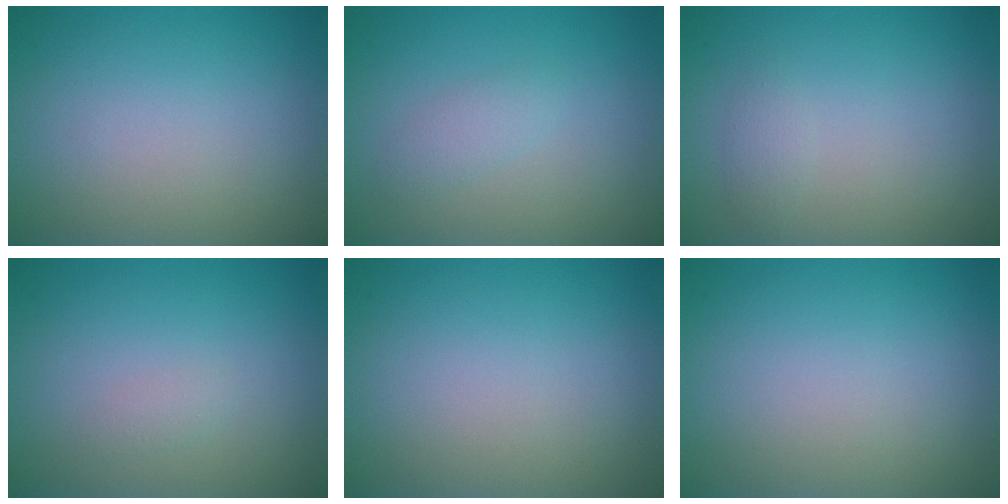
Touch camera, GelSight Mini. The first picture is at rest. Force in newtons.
{"total": 1.3, "press": 1.3, "slide": 0.1}
{"total": 0.9, "press": 0.9, "slide": 0.0}
{"total": 0.6, "press": 0.6, "slide": 0.0}
{"total": 0.0}
{"total": 0.0}